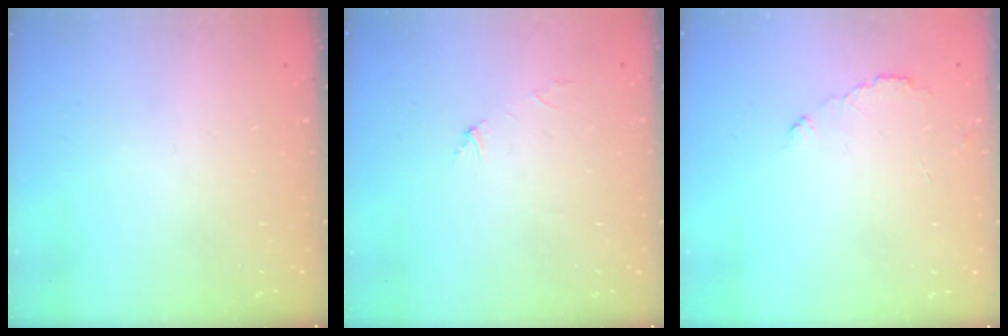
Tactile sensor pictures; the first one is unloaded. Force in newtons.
{"total": 2.9, "press": 2.9, "slide": 0.3}
{"total": 4.0, "press": 4.0, "slide": 0.4}